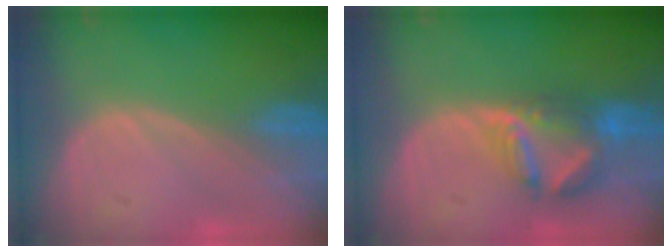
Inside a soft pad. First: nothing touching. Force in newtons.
{"total": 7.2, "press": 6.4, "slide": 3.2}